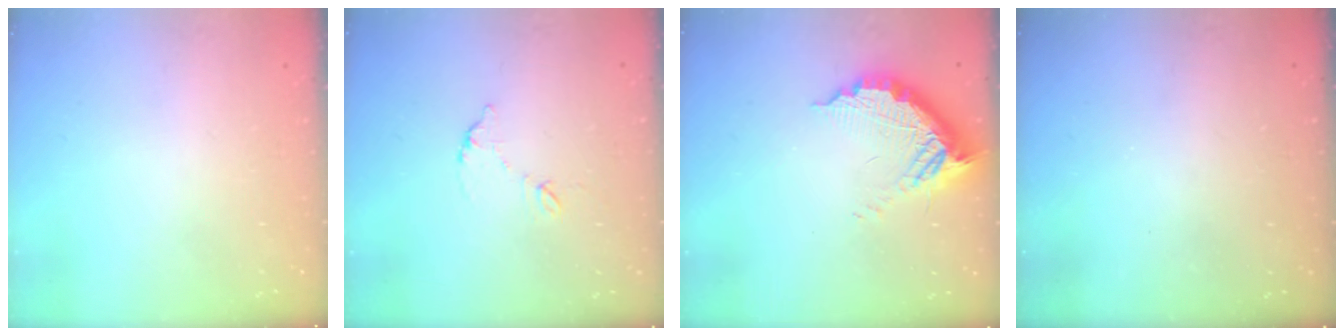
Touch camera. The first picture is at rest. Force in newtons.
{"total": 6.3, "press": 6.3, "slide": 0.4}
{"total": 13.5, "press": 13.4, "slide": 1.2}
{"total": 3.3, "press": 3.3, "slide": 0.1}